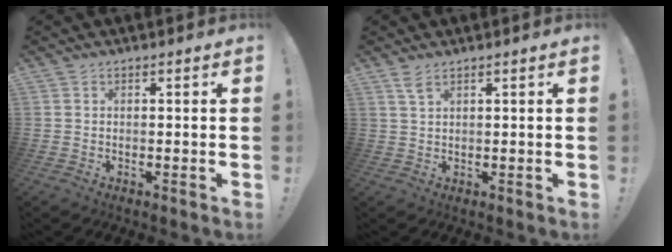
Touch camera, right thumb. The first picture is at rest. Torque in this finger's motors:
{"motor_torque": [-0.27, 0.32, 0.05, -0.09, 0.01]}